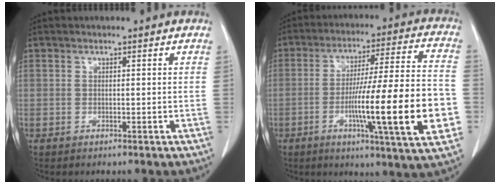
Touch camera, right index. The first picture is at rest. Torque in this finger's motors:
{"motor_torque": [2.14, 0.00, 1.05, 0.21]}